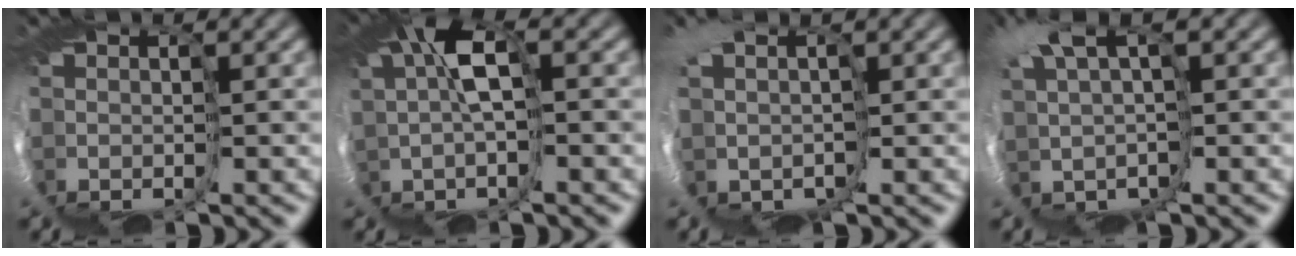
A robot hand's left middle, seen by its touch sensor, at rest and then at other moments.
{"total": 4.2, "force": [2.0, 1.1, 3.5], "torque": [-0.090, 0.019, 0.023]}
{"total": 4.0, "force": [0.6, 2.8, 2.8], "torque": [-0.067, -0.017, 0.001]}
{"total": 3.6, "force": [1.7, 1.2, 2.9], "torque": [-0.083, -0.004, 0.020]}